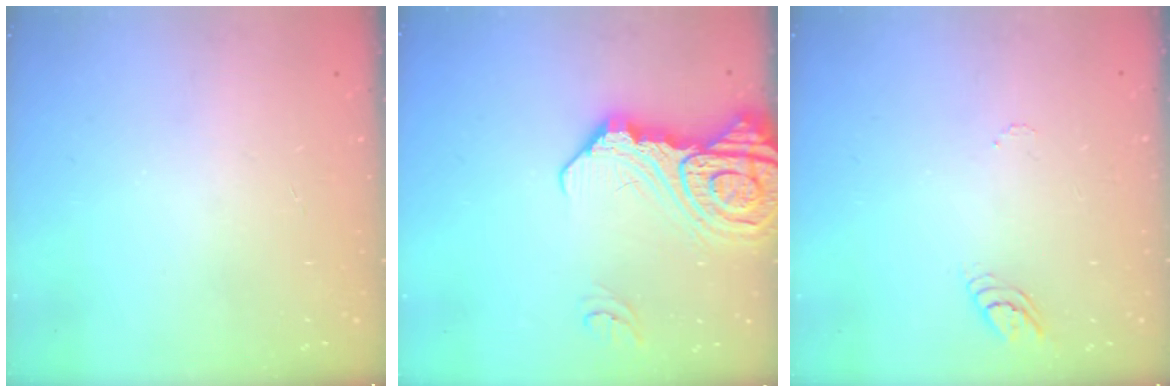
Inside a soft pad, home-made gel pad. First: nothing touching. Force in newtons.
{"total": 19.9, "press": 19.7, "slide": 2.5}
{"total": 3.8, "press": 3.8, "slide": 0.3}